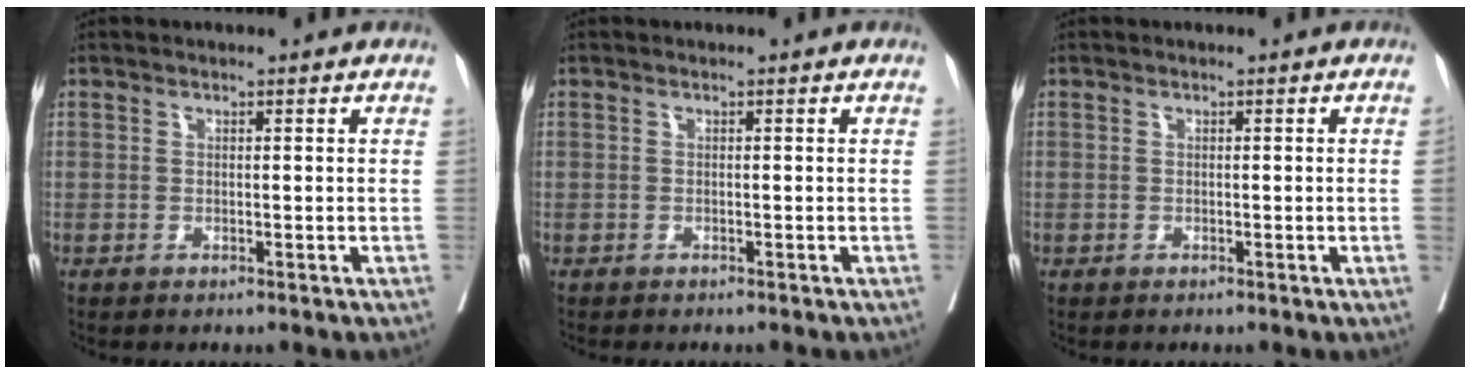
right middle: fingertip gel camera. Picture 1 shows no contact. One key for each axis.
{"total": 1.0, "fx": -0.9, "fy": 0.1, "fz": 0.3, "tx": -0.002, "ty": 0.001, "tz": -0.013}
{"total": 0.8, "fx": 0.0, "fy": -0.4, "fz": 0.7, "tx": -0.003, "ty": 0.001, "tz": 0.001}